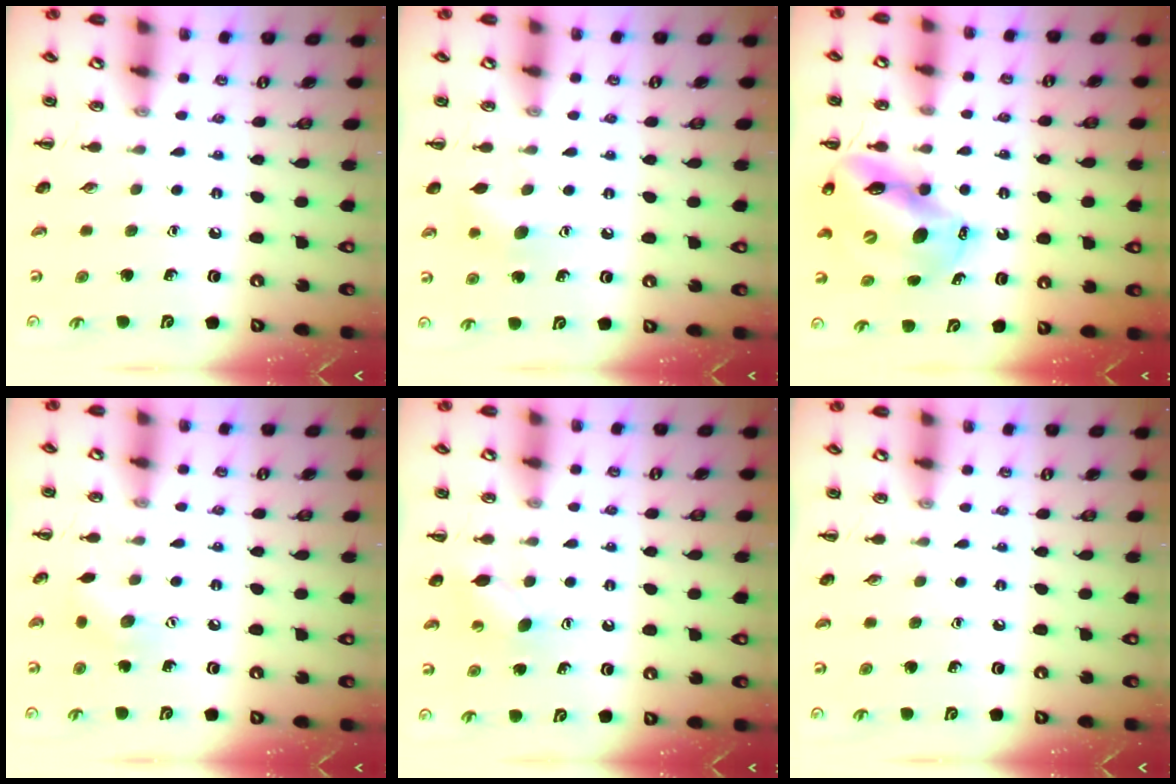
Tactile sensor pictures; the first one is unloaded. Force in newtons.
{"total": 6.5, "press": 6.4, "slide": 1.2}
{"total": 13.2, "press": 12.8, "slide": 3.6}
{"total": 5.6, "press": 5.5, "slide": 1.0}
{"total": 6.7, "press": 6.6, "slide": 1.6}
{"total": 0.0}